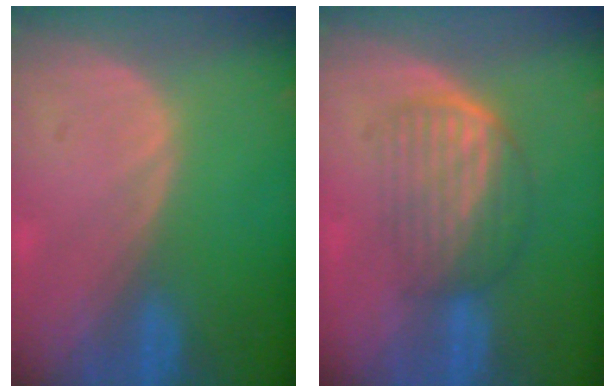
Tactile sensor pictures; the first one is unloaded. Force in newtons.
{"total": 6.9, "press": 6.0, "slide": 3.5}